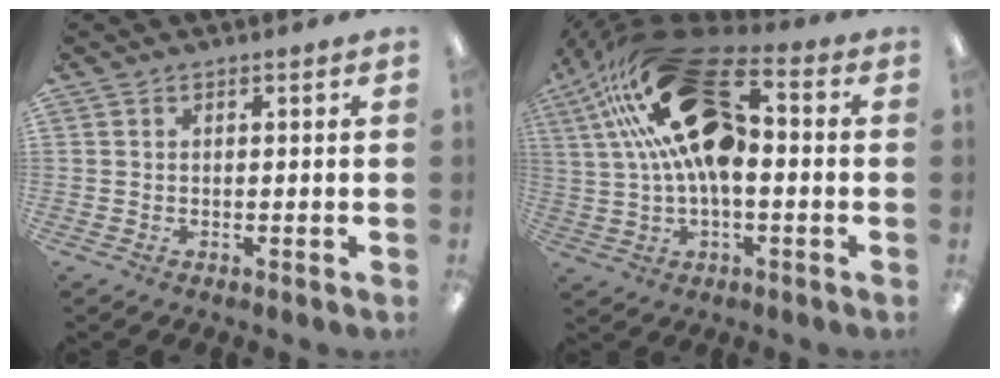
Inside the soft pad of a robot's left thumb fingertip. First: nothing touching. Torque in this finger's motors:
{"motor_torque": [2.00, 2.62, 2.77, 0.00, 0.94]}